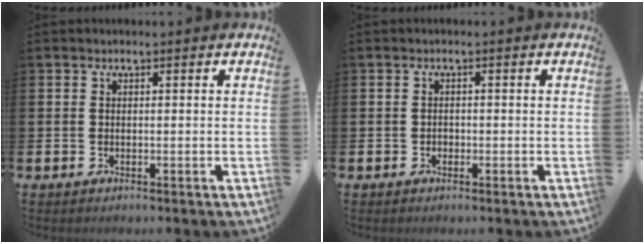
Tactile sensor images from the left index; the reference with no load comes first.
{"total": 0.8, "force": [-0.3, 0.7, 0.2], "torque": [-0.005, 0.005, -0.008]}